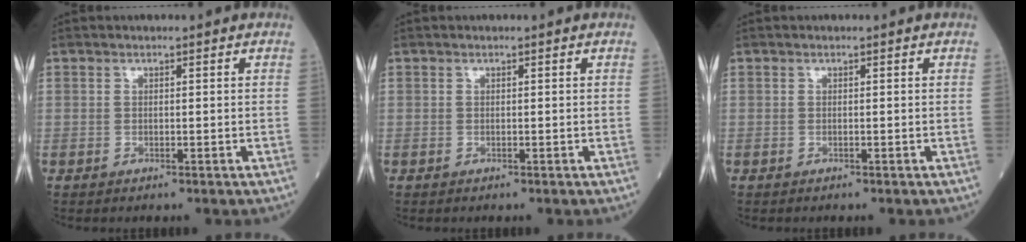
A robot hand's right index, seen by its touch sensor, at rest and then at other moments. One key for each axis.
{"total": 0.0}
{"total": 0.0}